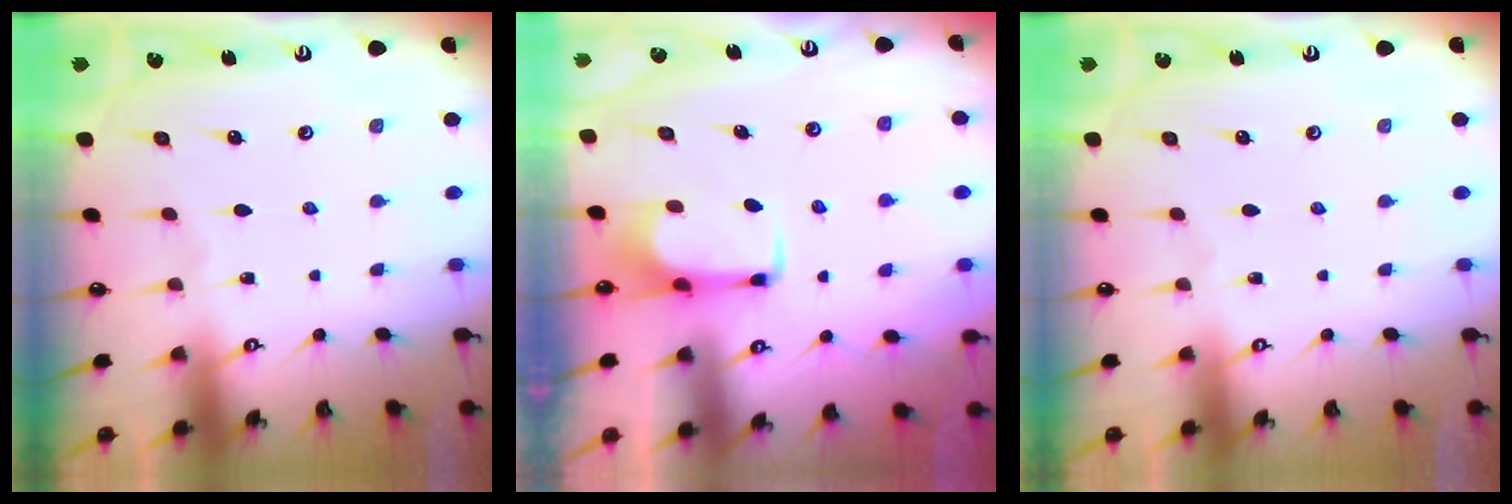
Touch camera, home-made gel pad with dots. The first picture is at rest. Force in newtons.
{"total": 1.5, "press": 1.5, "slide": 0.4}
{"total": 0.0}